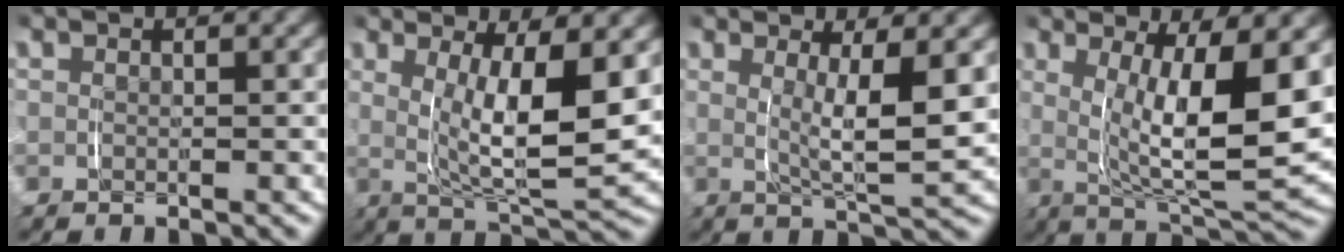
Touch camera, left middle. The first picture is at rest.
{"total": 8.9, "force": [1.9, 3.1, 8.1], "torque": [-0.129, -0.010, 0.032]}
{"total": 5.6, "force": [1.2, 1.1, 5.3], "torque": [-0.085, -0.013, 0.024]}
{"total": 11.1, "force": [1.7, 4.1, 10.2], "torque": [-0.153, -0.007, 0.030]}